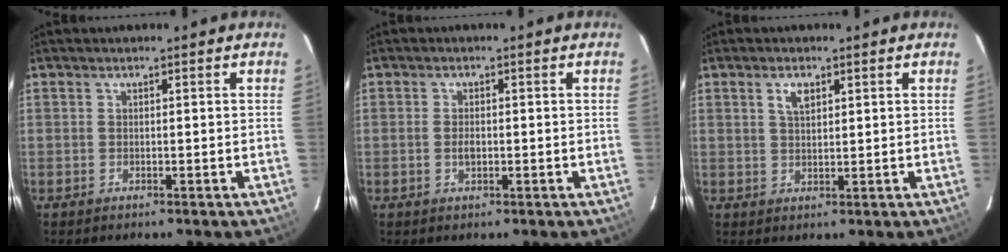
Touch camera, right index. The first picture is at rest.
{"total": 1.9, "force": [-0.4, 1.2, 1.5], "torque": [-0.028, 0.001, -0.007]}
{"total": 3.0, "force": [1.4, 1.5, 2.2], "torque": [-0.039, 0.004, 0.027]}